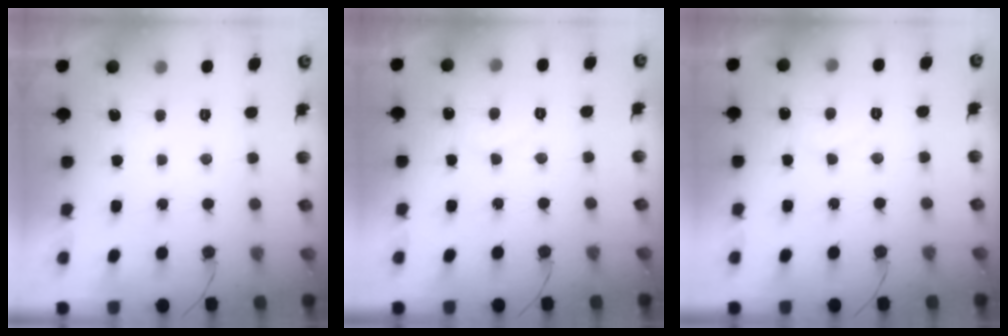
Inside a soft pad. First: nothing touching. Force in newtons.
{"total": 5.6, "press": 5.6, "slide": 0.6}
{"total": 5.6, "press": 5.6, "slide": 0.6}